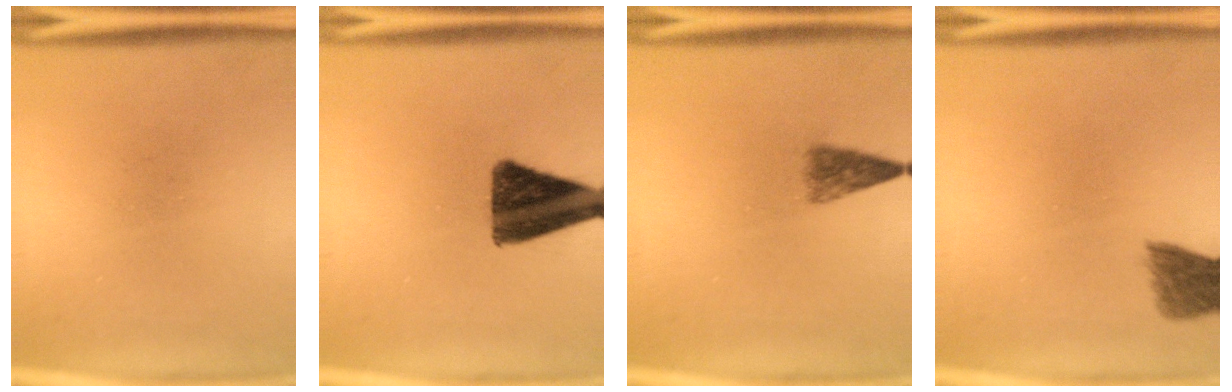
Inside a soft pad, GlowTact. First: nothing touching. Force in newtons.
{"total": 12.5}
{"total": 2.9}
{"total": 4.3}